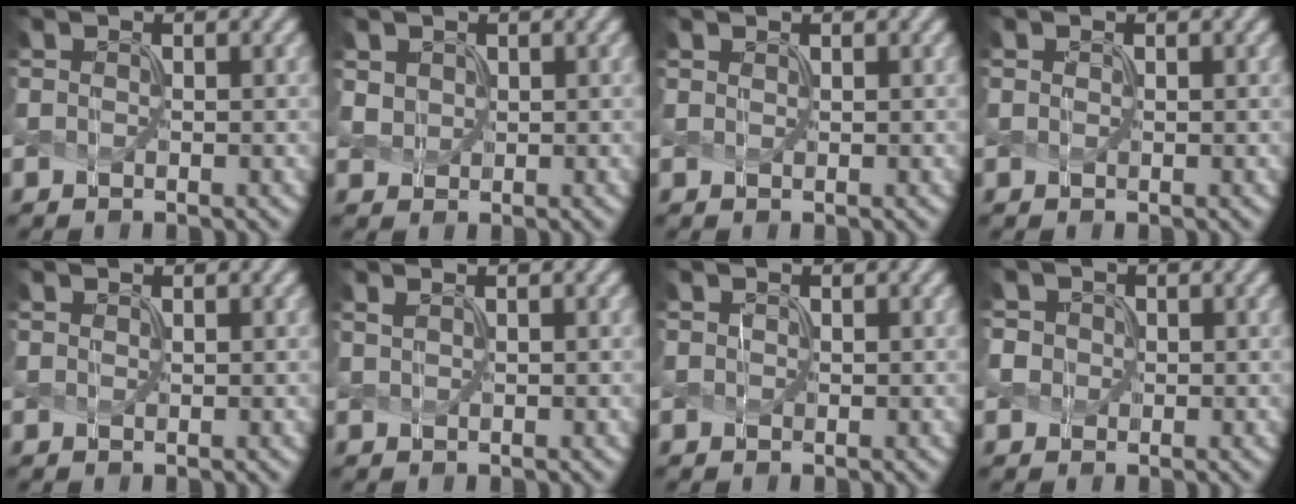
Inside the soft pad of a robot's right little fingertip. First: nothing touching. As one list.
[{"total": 0.7, "force": [0.5, 0.4, -0.2], "torque": [-0.006, 0.003, 0.025]}, {"total": 1.0, "force": [0.0, -0.4, -0.9], "torque": [0.015, 0.003, 0.010]}, {"total": 0.6, "force": [-0.2, 0.1, -0.5], "torque": [0.006, 0.005, 0.005]}, {"total": 1.0, "force": [-0.1, -0.4, -0.9], "torque": [0.015, 0.003, 0.009]}, {"total": 1.9, "force": [1.3, 1.0, 1.0], "torque": [-0.002, 0.014, 0.000]}, {"total": 1.0, "force": [-0.2, -0.1, -0.9], "torque": [0.019, 0.002, 0.007]}, {"total": 1.1, "force": [-0.3, 0.9, -0.5], "torque": [0.007, 0.002, 0.003]}]